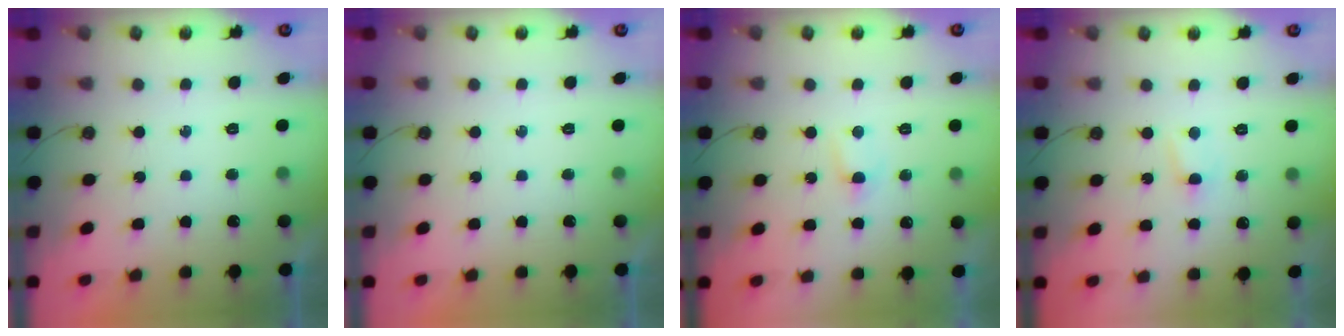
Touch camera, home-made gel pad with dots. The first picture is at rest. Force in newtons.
{"total": 0.0}
{"total": 2.6, "press": 2.5, "slide": 0.3}
{"total": 2.8, "press": 2.8, "slide": 0.4}